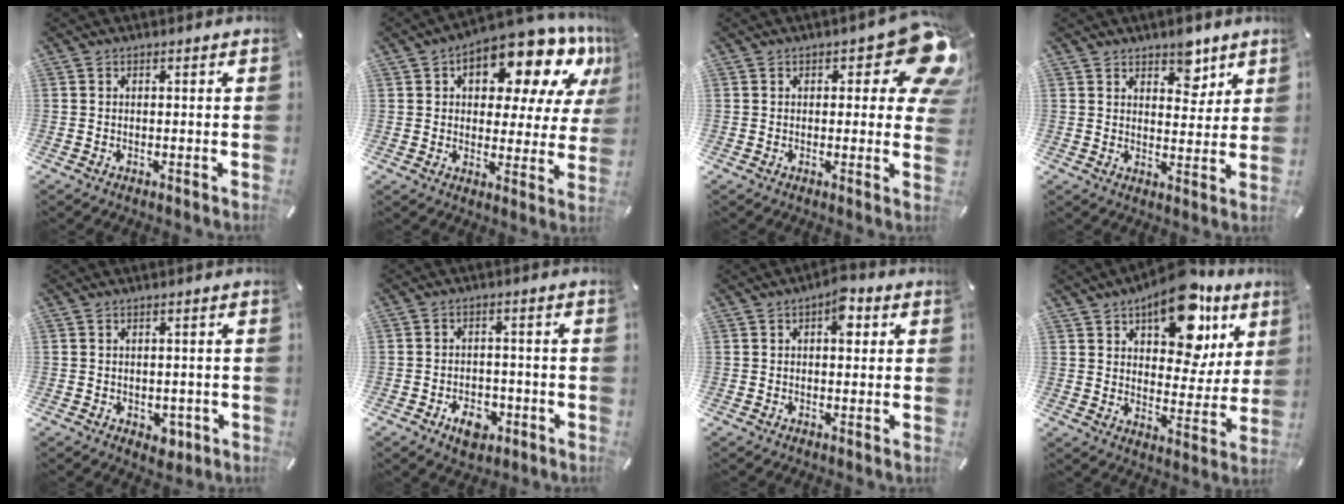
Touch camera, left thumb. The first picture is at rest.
{"total": 16.8, "force": [10.3, 8.1, 10.5], "torque": [-0.148, -0.074, 0.170]}
{"total": 12.3, "force": [5.3, 5.0, 9.9], "torque": [-0.117, -0.036, 0.088]}
{"total": 6.6, "force": [4.8, 3.9, 2.2], "torque": [0.003, -0.035, 0.078]}
{"total": 3.3, "force": [-1.2, 2.5, 1.9], "torque": [-0.022, 0.003, -0.020]}
{"total": 6.6, "force": [-3.3, 4.5, 3.5], "torque": [-0.055, 0.014, -0.058]}
{"total": 5.5, "force": [1.8, 2.9, 4.3], "torque": [-0.049, -0.004, 0.021]}
{"total": 18.1, "force": [11.1, 9.4, 10.8], "torque": [-0.148, -0.065, 0.187]}